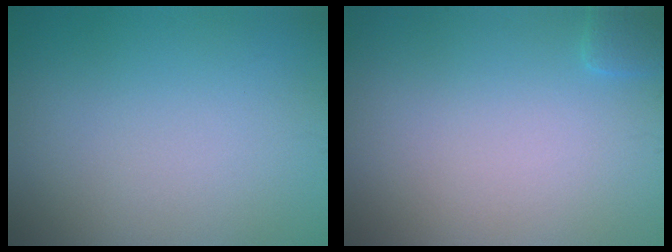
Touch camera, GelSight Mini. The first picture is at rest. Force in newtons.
{"total": 1.1, "press": 1.0, "slide": 0.1}